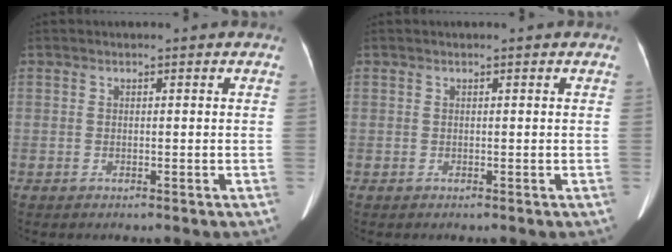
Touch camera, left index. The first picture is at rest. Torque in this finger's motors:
{"motor_torque": [-0.06, 0.02, -0.10, -0.01]}